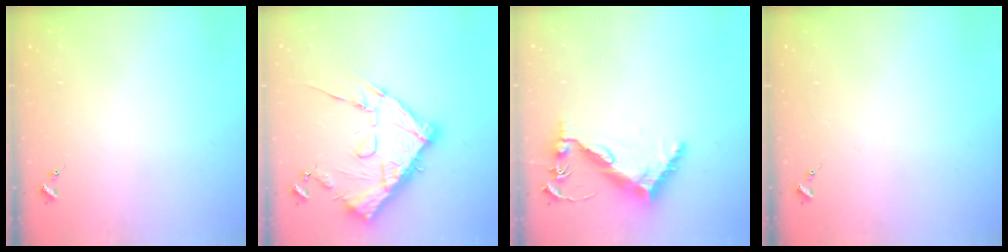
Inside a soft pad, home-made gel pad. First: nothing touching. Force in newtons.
{"total": 17.2, "press": 17.2, "slide": 1.3}
{"total": 12.8, "press": 12.8, "slide": 0.8}
{"total": 0.0}